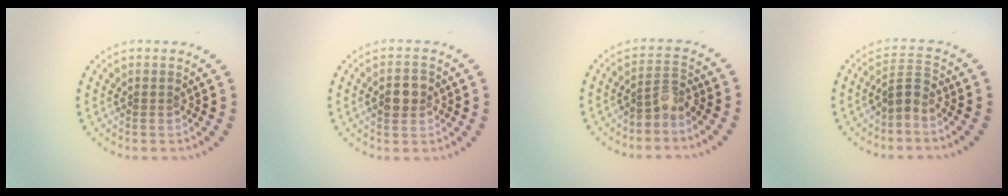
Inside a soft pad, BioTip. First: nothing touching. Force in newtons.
{"total": 2.8, "press": 2.8, "slide": 0.1}
{"total": 2.1, "press": 1.6, "slide": 1.4}
{"total": 2.4, "press": 1.6, "slide": 1.7}